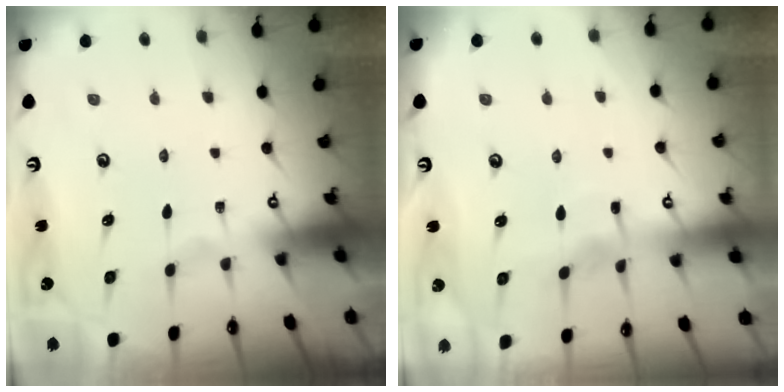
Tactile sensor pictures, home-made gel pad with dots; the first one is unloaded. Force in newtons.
{"total": 3.0, "press": 2.9, "slide": 0.3}